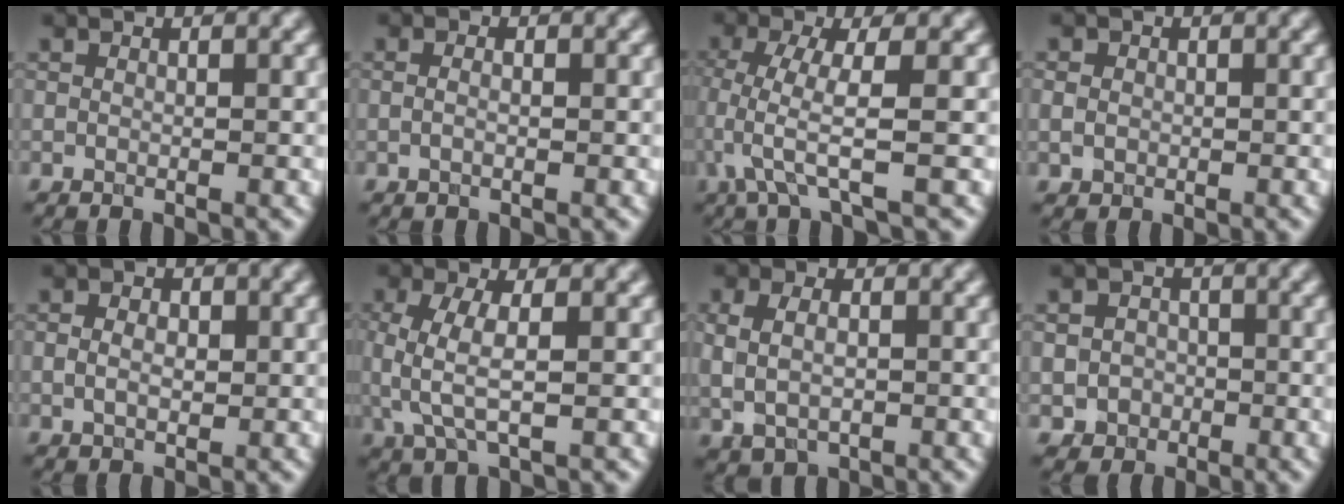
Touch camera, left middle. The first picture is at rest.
{"total": 1.1, "force": [0.1, 0.6, 1.0], "torque": [-0.012, -0.009, -0.006]}
{"total": 4.7, "force": [-0.9, 0.9, 4.5], "torque": [-0.095, -0.004, -0.021]}
{"total": 1.6, "force": [-0.1, 1.5, 0.7], "torque": [-0.010, -0.003, -0.002]}
{"total": 3.3, "force": [0.5, 2.4, 2.2], "torque": [-0.024, 0.014, -0.011]}
{"total": 4.2, "force": [0.1, 1.7, 3.9], "torque": [-0.098, -0.003, 0.000]}
{"total": 4.2, "force": [0.3, 3.0, 2.9], "torque": [-0.051, 0.006, 0.007]}
{"total": 2.9, "force": [-0.6, 2.7, 0.8], "torque": [0.011, -0.003, -0.016]}